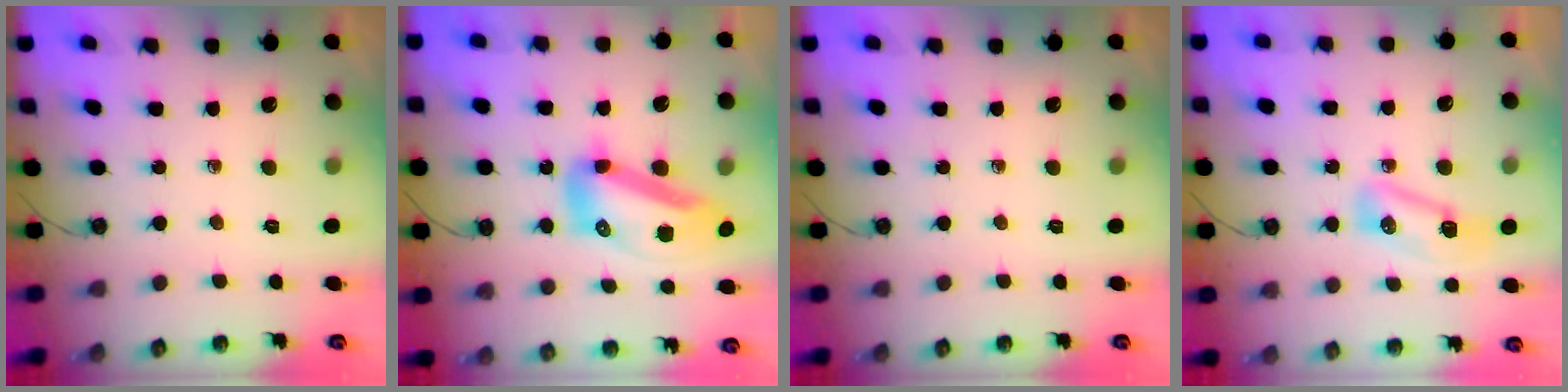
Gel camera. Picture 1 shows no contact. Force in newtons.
{"total": 16.4, "press": 16.2, "slide": 2.1}
{"total": 0.0}
{"total": 8.3, "press": 8.2, "slide": 0.9}